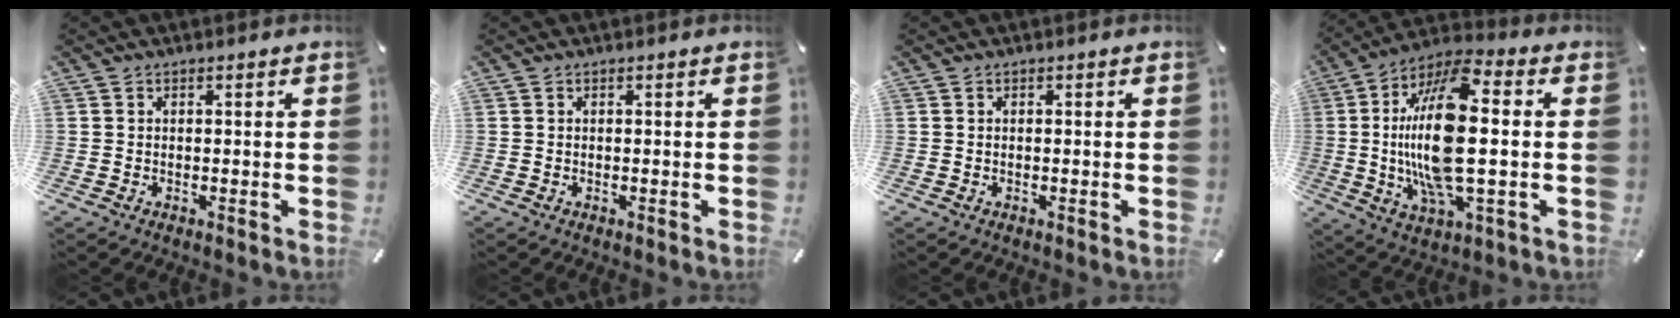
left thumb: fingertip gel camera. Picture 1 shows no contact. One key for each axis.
{"total": 0.0}
{"total": 0.0}
{"total": 20.2, "fx": 0.3, "fy": 7.2, "fz": 18.9, "tx": -0.403, "ty": -0.011, "tz": 0.001}